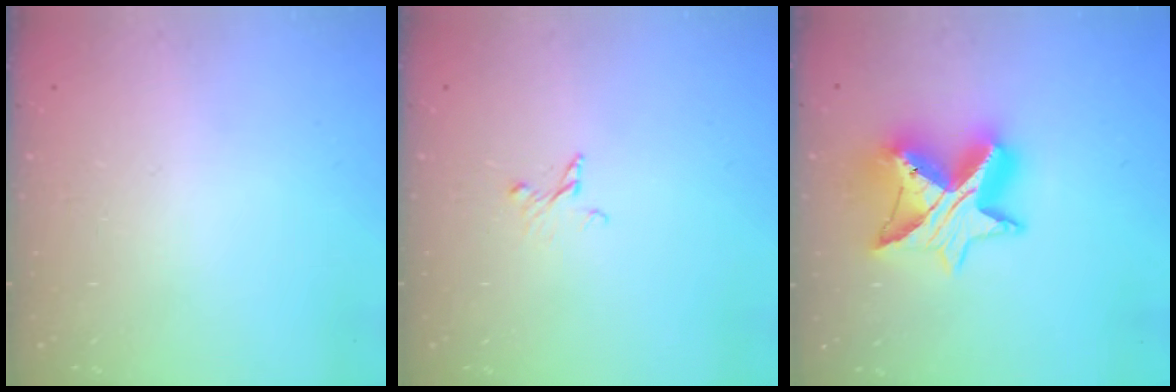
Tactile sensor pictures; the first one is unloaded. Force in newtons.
{"total": 2.8, "press": 2.7, "slide": 0.3}
{"total": 14.9, "press": 14.9, "slide": 1.1}